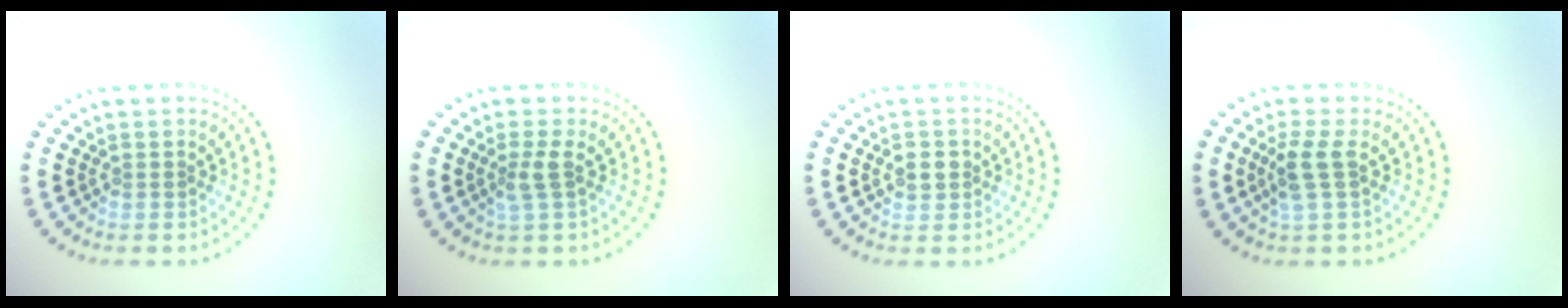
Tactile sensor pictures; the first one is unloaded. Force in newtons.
{"total": 1.8, "press": 1.5, "slide": 1.0}
{"total": 1.5, "press": 1.5, "slide": 0.2}
{"total": 2.4, "press": 2.0, "slide": 1.3}